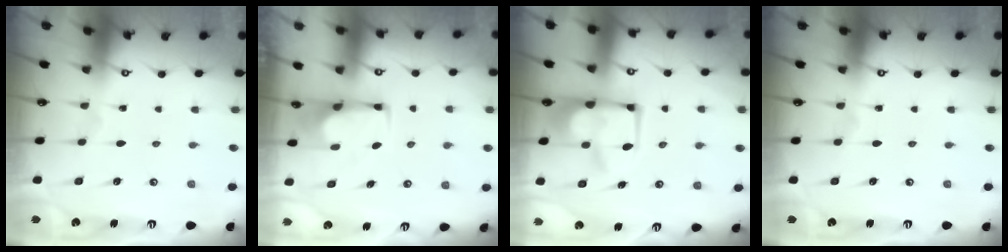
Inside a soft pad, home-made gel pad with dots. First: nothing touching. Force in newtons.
{"total": 2.7, "press": 2.6, "slide": 0.4}
{"total": 2.1, "press": 2.0, "slide": 0.8}
{"total": 0.0}